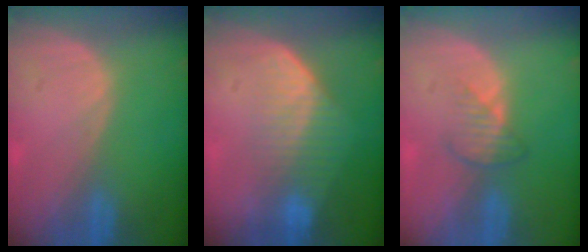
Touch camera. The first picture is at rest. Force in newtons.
{"total": 7.2, "press": 6.1, "slide": 3.8}
{"total": 3.0, "press": 2.8, "slide": 1.1}